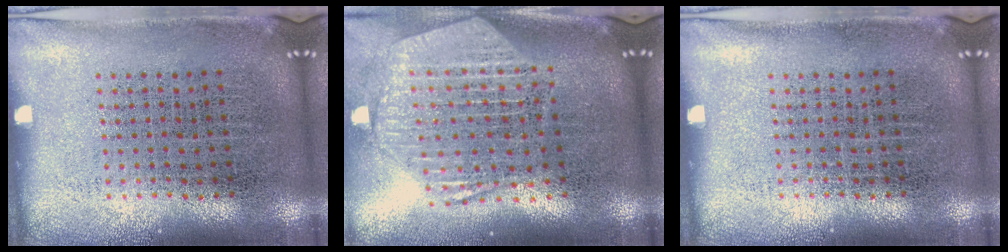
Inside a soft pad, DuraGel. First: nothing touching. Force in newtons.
{"total": 2.7, "press": 2.2, "slide": 1.5}
{"total": 0.0}